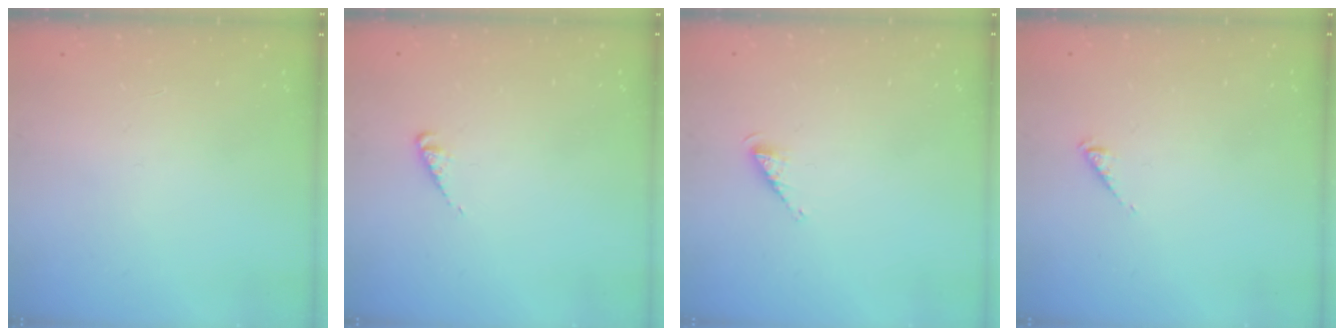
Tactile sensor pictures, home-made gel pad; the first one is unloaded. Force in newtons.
{"total": 2.4, "press": 2.4, "slide": 0.3}
{"total": 3.0, "press": 3.0, "slide": 0.4}
{"total": 0.7, "press": 0.7, "slide": 0.0}